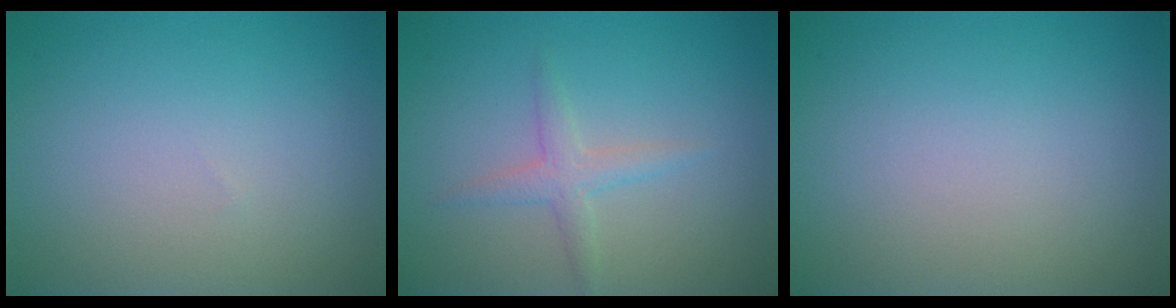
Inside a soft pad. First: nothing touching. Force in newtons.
{"total": 1.8, "press": 1.8, "slide": 0.0}
{"total": 0.0}